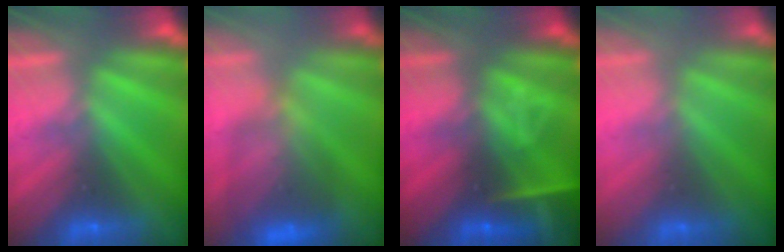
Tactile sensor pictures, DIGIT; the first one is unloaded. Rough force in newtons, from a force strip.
{"total": 7.6}
{"total": 9.1}
{"total": 2.9}